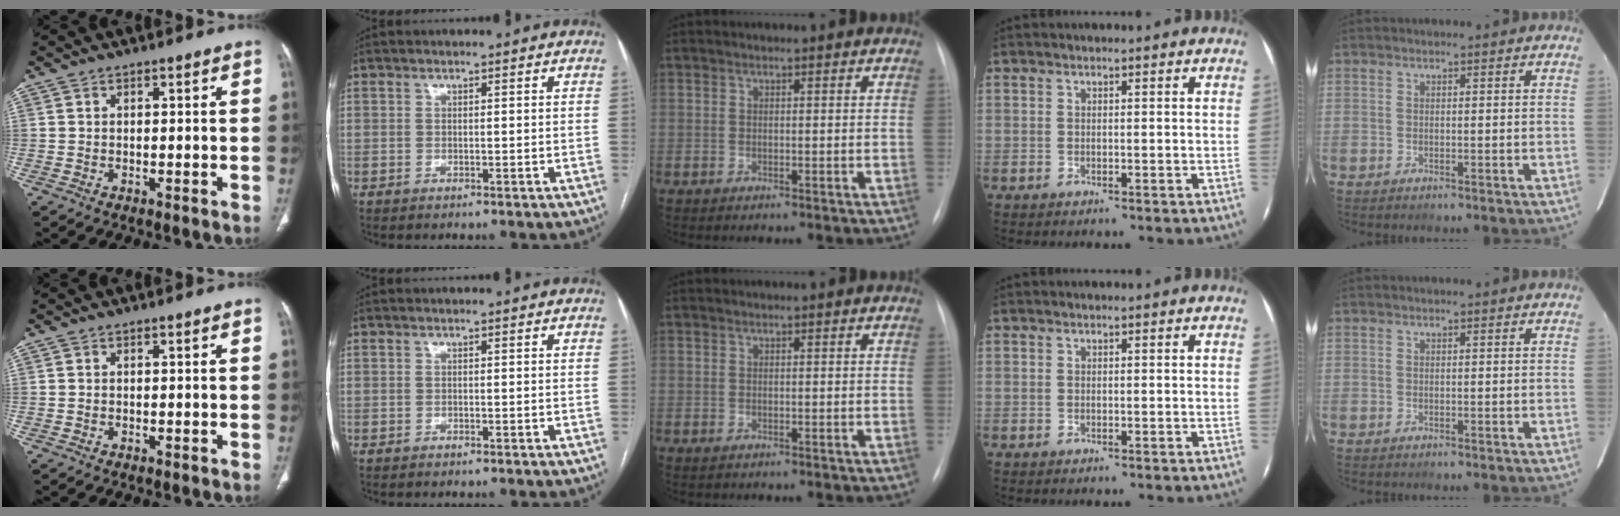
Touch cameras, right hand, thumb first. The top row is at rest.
{}